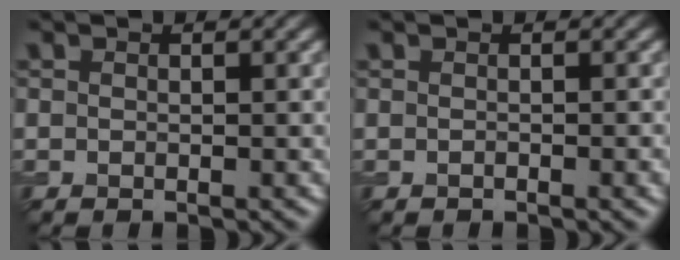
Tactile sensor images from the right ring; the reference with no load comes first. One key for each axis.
{"total": 1.0, "fx": -0.4, "fy": 0.3, "fz": 0.9, "tx": -0.013, "ty": -0.002, "tz": -0.008}